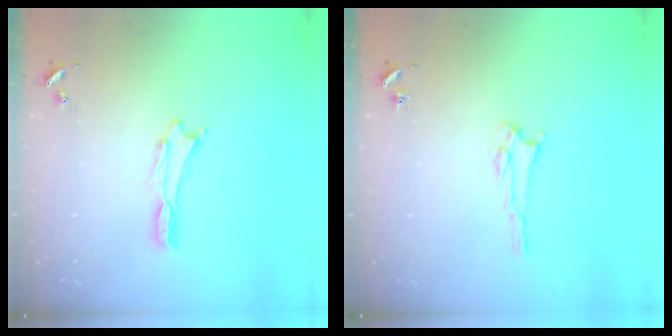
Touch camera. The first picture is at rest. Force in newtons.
{"total": 1.5, "press": 1.5, "slide": 0.2}